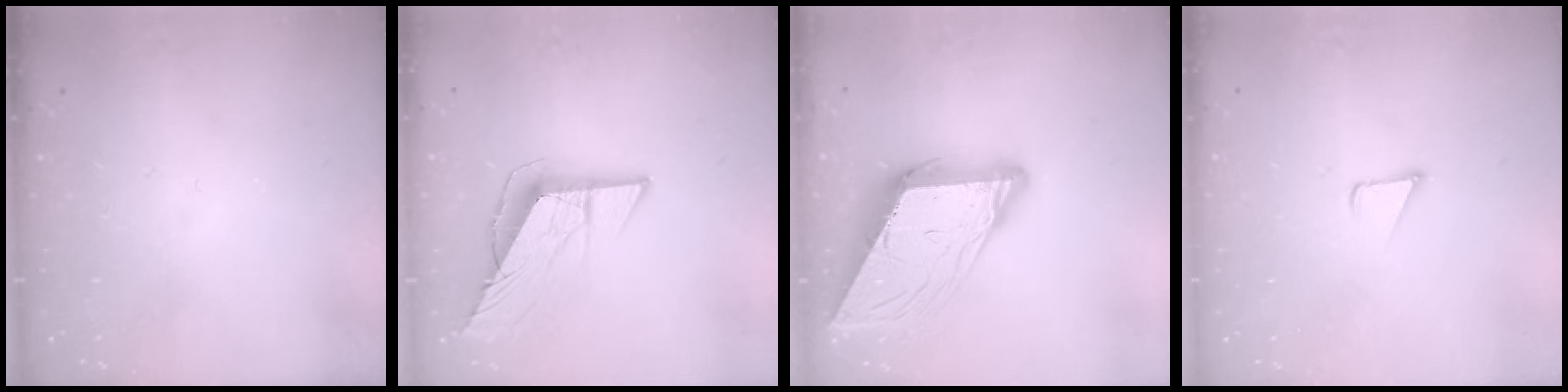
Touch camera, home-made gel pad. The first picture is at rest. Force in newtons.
{"total": 10.6, "press": 10.5, "slide": 1.1}
{"total": 14.2, "press": 14.1, "slide": 1.5}
{"total": 2.4, "press": 2.4, "slide": 0.2}